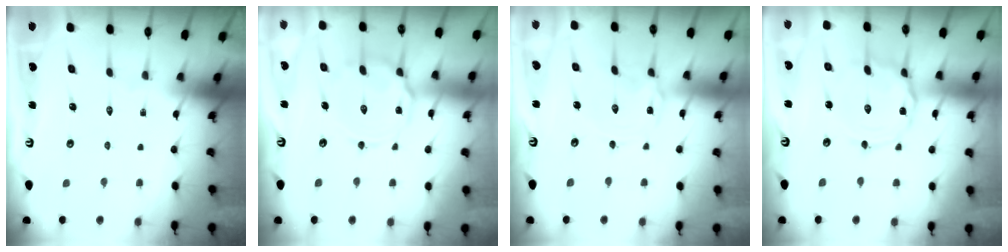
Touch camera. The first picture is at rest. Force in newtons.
{"total": 10.7, "press": 10.7, "slide": 0.8}
{"total": 0.6, "press": 0.6, "slide": 0.1}
{"total": 8.0, "press": 8.0, "slide": 0.5}